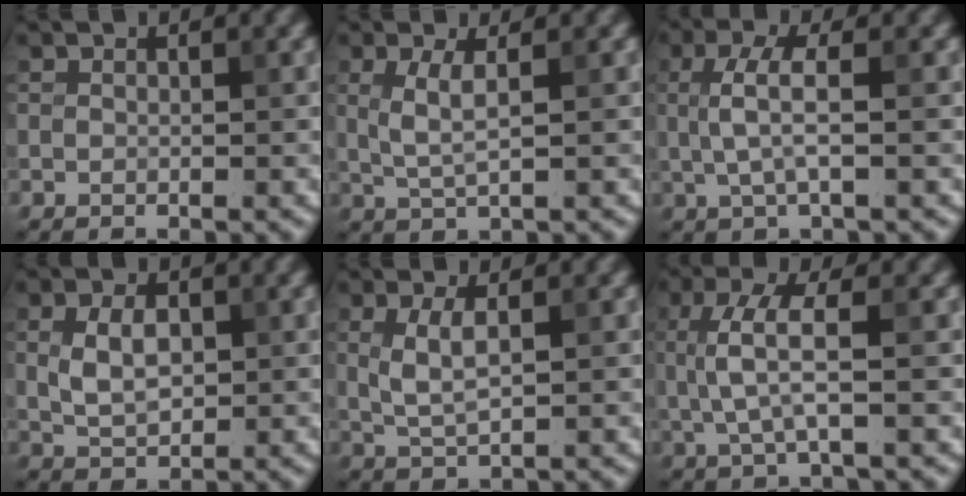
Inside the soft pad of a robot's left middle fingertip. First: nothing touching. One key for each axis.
{"total": 2.4, "fx": 0.5, "fy": 0.5, "fz": 2.3, "tx": -0.051, "ty": -0.002, "tz": 0.012}
{"total": 3.2, "fx": 0.2, "fy": 0.7, "fz": 3.1, "tx": -0.068, "ty": 0.003, "tz": 0.004}
{"total": 3.5, "fx": 0.4, "fy": 2.2, "fz": 2.7, "tx": -0.060, "ty": 0.001, "tz": 0.009}
{"total": 2.6, "fx": 0.5, "fy": 0.9, "fz": 2.4, "tx": -0.055, "ty": 0.000, "tz": 0.011}
{"total": 4.0, "fx": 0.4, "fy": 1.0, "fz": 3.8, "tx": -0.083, "ty": 0.003, "tz": 0.009}